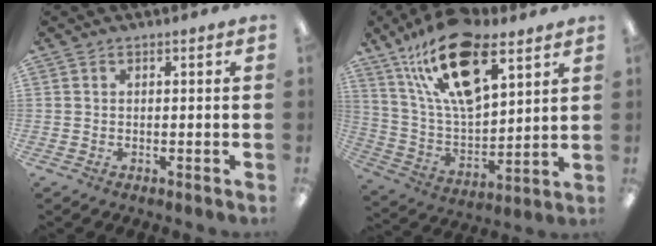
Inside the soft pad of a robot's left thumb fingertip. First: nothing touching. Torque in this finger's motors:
{"motor_torque": [0.58, 0.69, 1.28, -1.49, 0.23]}